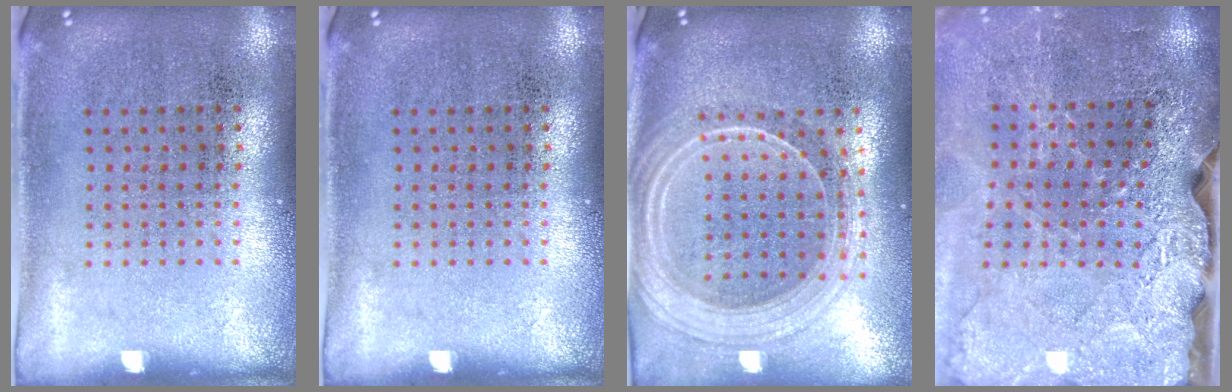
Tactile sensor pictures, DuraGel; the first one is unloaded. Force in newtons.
{"total": 0.0}
{"total": 2.3, "press": 2.1, "slide": 1.0}
{"total": 3.7, "press": 3.1, "slide": 1.9}